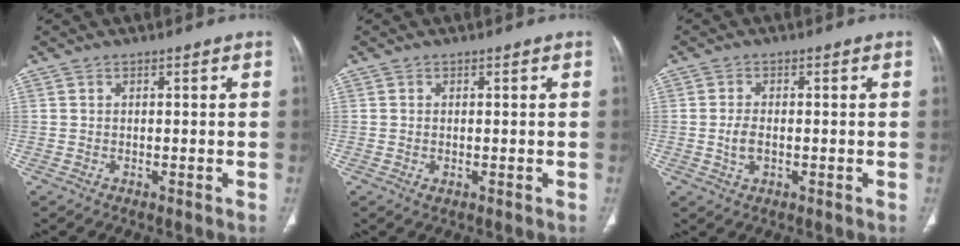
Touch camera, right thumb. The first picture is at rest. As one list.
[{"total": 0.8, "force": [-0.2, 0.4, 0.6], "torque": [-0.015, -0.001, -0.001]}, {"total": 3.3, "force": [-0.4, 1.8, 2.6], "torque": [-0.055, 0.001, -0.008]}]